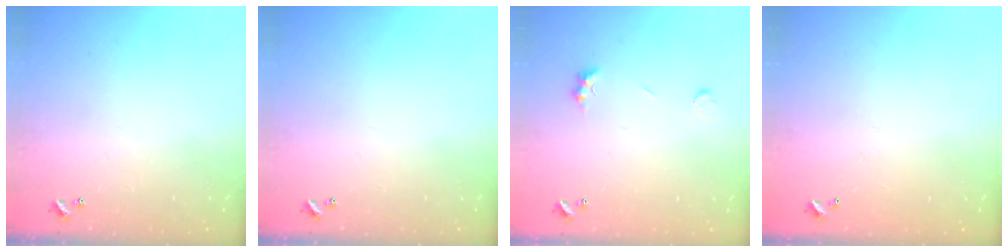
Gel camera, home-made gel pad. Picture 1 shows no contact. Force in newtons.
{"total": 0.0}
{"total": 2.2, "press": 2.1, "slide": 0.6}
{"total": 3.0, "press": 3.0, "slide": 0.1}